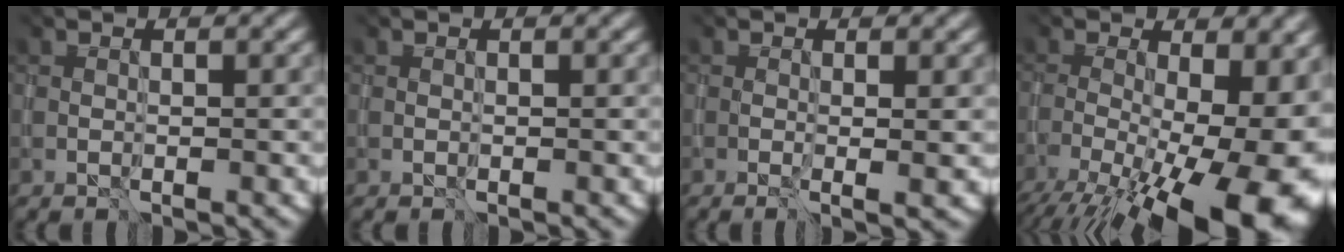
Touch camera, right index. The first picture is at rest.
{"total": 0.0}
{"total": 2.7, "force": [-0.2, 0.9, 2.5], "torque": [-0.033, 0.000, 0.003]}
{"total": 18.5, "force": [-6.9, 8.8, 14.7], "torque": [-0.205, -0.032, -0.071]}